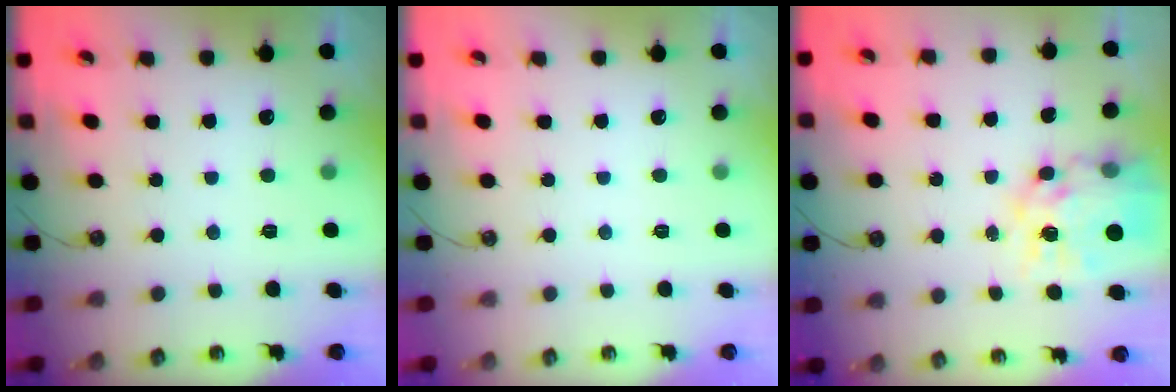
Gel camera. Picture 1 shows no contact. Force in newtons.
{"total": 0.0}
{"total": 15.1, "press": 15.0, "slide": 1.4}